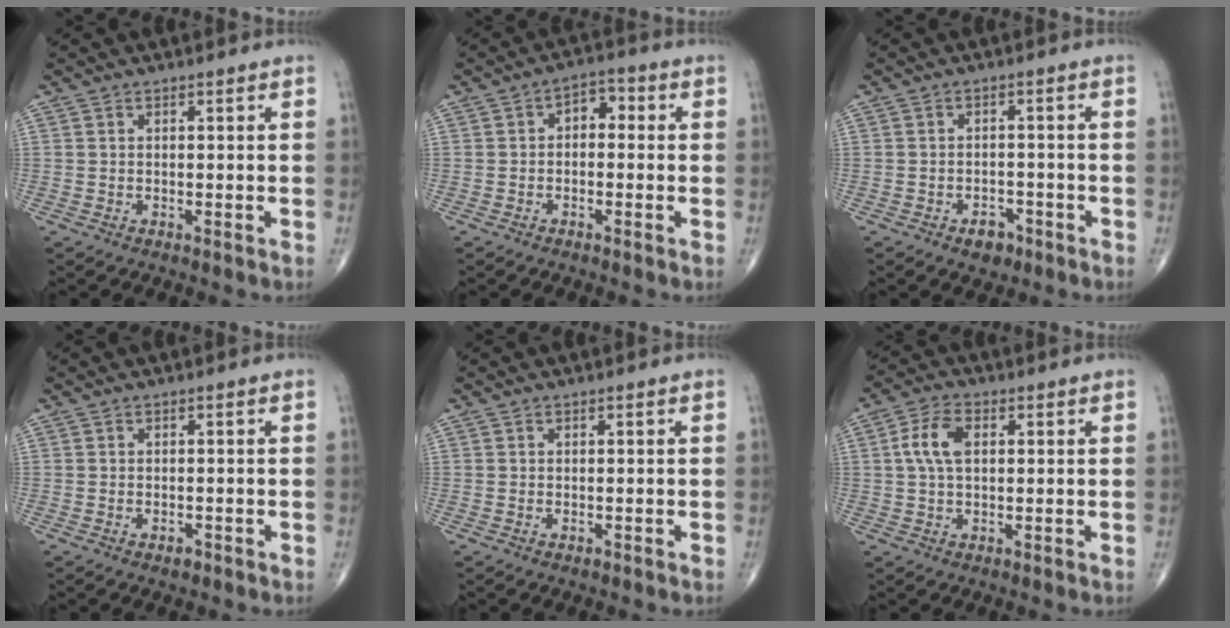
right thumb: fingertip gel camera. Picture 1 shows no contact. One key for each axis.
{"total": 4.1, "fx": 0.0, "fy": 2.7, "fz": 3.1, "tx": -0.025, "ty": 0.021, "tz": -0.014}
{"total": 3.5, "fx": -2.1, "fy": 2.3, "fz": 1.7, "tx": -0.010, "ty": 0.012, "tz": -0.026}
{"total": 1.2, "fx": -0.7, "fy": 0.7, "fz": 0.7, "tx": -0.010, "ty": 0.002, "tz": -0.009}
{"total": 0.5, "fx": -0.2, "fy": 0.3, "fz": 0.3, "tx": -0.006, "ty": 0.001, "tz": -0.002}
{"total": 6.3, "fx": 1.1, "fy": 3.6, "fz": 5.0, "tx": -0.107, "ty": 0.012, "tz": 0.018}